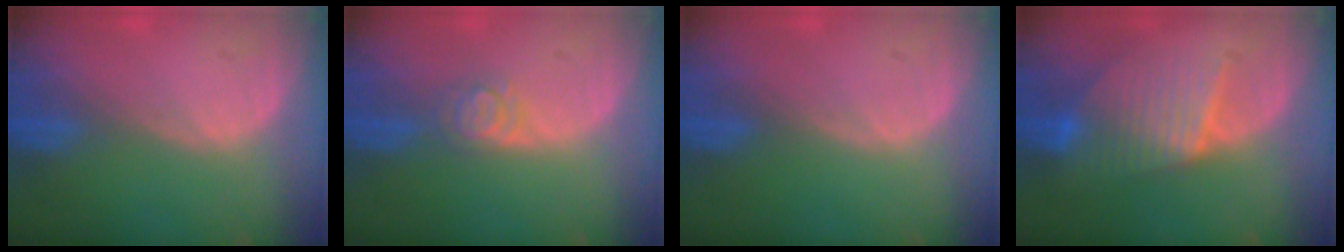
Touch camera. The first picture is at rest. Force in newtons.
{"total": 2.9, "press": 2.9, "slide": 0.3}
{"total": 0.0}
{"total": 7.4, "press": 7.4, "slide": 0.2}